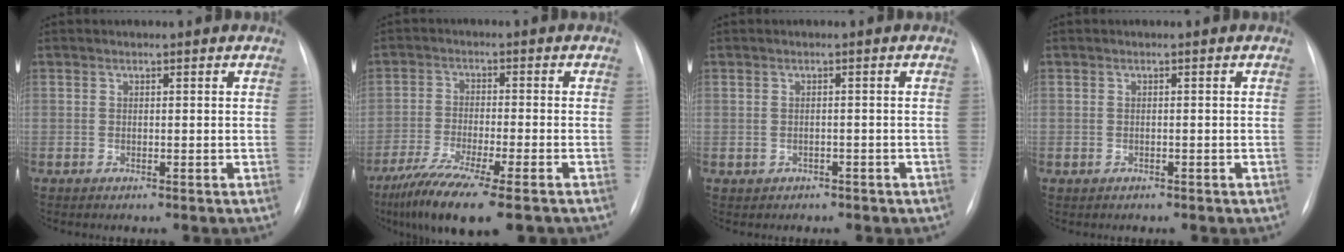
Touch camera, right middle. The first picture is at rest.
{"total": 12.2, "force": [-8.6, 1.3, 8.6], "torque": [-0.148, -0.032, -0.141]}
{"total": 1.9, "force": [-1.2, 1.4, 0.5], "torque": [-0.018, 0.009, -0.001]}
{"total": 0.8, "force": [-0.5, 0.6, 0.0], "torque": [-0.005, 0.005, -0.005]}